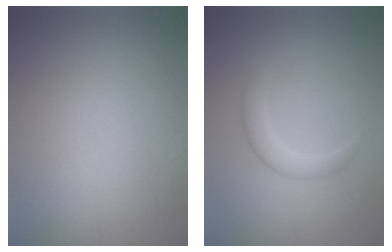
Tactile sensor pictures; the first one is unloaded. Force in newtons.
{"total": 2.3, "press": 2.3, "slide": 0.2}